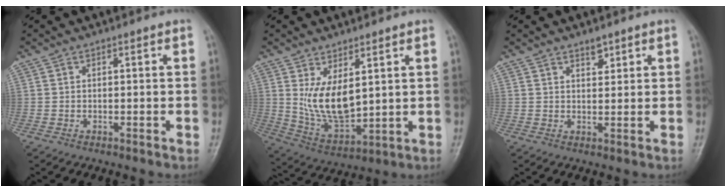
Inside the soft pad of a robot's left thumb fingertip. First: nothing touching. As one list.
[{"total": 10.4, "force": [2.9, 5.3, 8.5], "torque": [-0.140, -0.030, 0.074]}, {"total": 2.2, "force": [1.7, 1.0, 1.1], "torque": [-0.007, -0.011, 0.027]}]